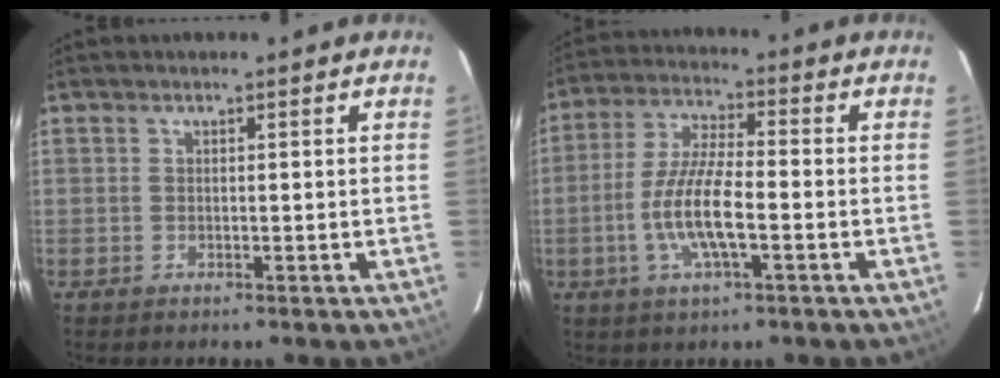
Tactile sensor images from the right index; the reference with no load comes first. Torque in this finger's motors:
{"motor_torque": [1.75, -0.39, 1.03, 0.21]}